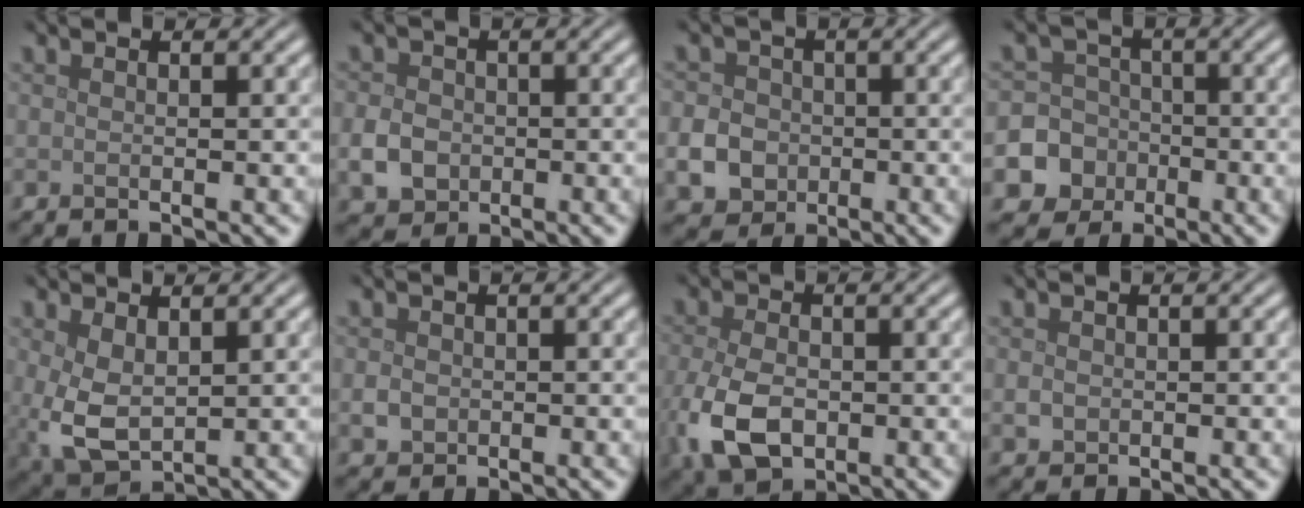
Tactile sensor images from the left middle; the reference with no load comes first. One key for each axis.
{"total": 3.1, "fx": -0.7, "fy": 2.6, "fz": 1.5, "tx": -0.027, "ty": -0.001, "tz": -0.017}
{"total": 4.7, "fx": -1.2, "fy": 4.2, "fz": 1.8, "tx": -0.028, "ty": -0.004, "tz": -0.037}
{"total": 8.9, "fx": -3.6, "fy": 8.0, "fz": 1.2, "tx": -0.018, "ty": -0.021, "tz": -0.084}
{"total": 4.5, "fx": 0.2, "fy": 2.7, "fz": 3.6, "tx": -0.094, "ty": -0.012, "tz": 0.015}
{"total": 1.4, "fx": -0.2, "fy": 1.3, "fz": 0.6, "tx": -0.008, "ty": -0.003, "tz": -0.007}
{"total": 6.4, "fx": -2.0, "fy": 4.1, "fz": 4.6, "tx": -0.116, "ty": -0.015, "tz": -0.040}
{"total": 1.0, "fx": -0.1, "fy": 0.9, "fz": 0.4, "tx": -0.006, "ty": -0.003, "tz": -0.004}